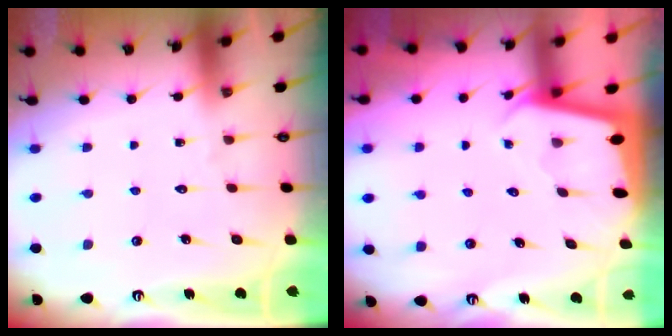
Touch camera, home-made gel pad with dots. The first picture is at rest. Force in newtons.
{"total": 1.9, "press": 1.9, "slide": 0.1}